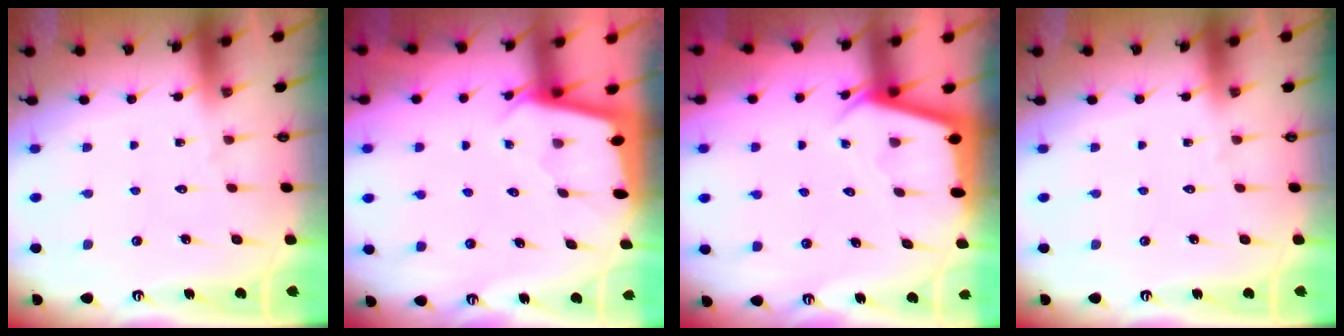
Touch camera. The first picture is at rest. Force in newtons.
{"total": 1.9, "press": 1.9, "slide": 0.1}
{"total": 2.9, "press": 2.9, "slide": 0.3}
{"total": 0.0}